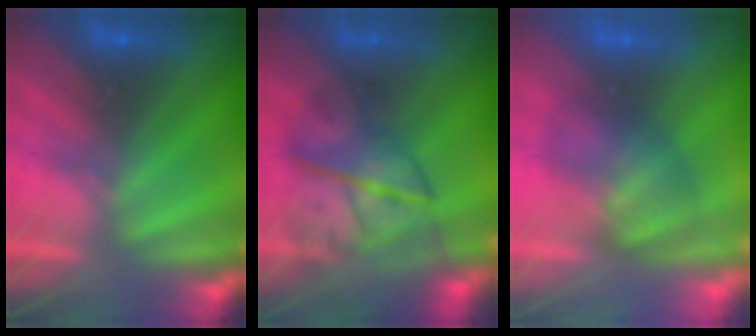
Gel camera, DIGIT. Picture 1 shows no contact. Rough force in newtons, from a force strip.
{"total": 10.5}
{"total": 3.6}